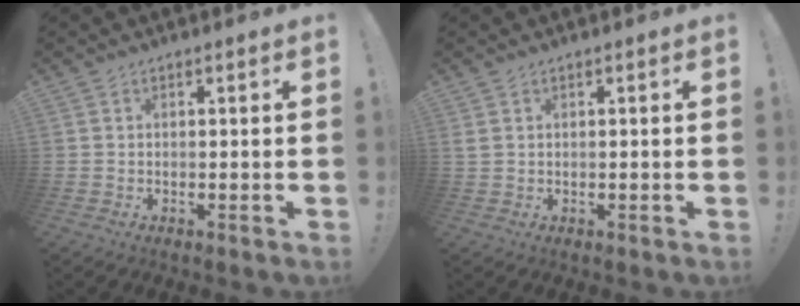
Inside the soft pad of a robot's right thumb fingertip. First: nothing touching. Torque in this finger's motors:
{"motor_torque": [-0.30, 0.17, 0.25, 0.07, 0.08]}